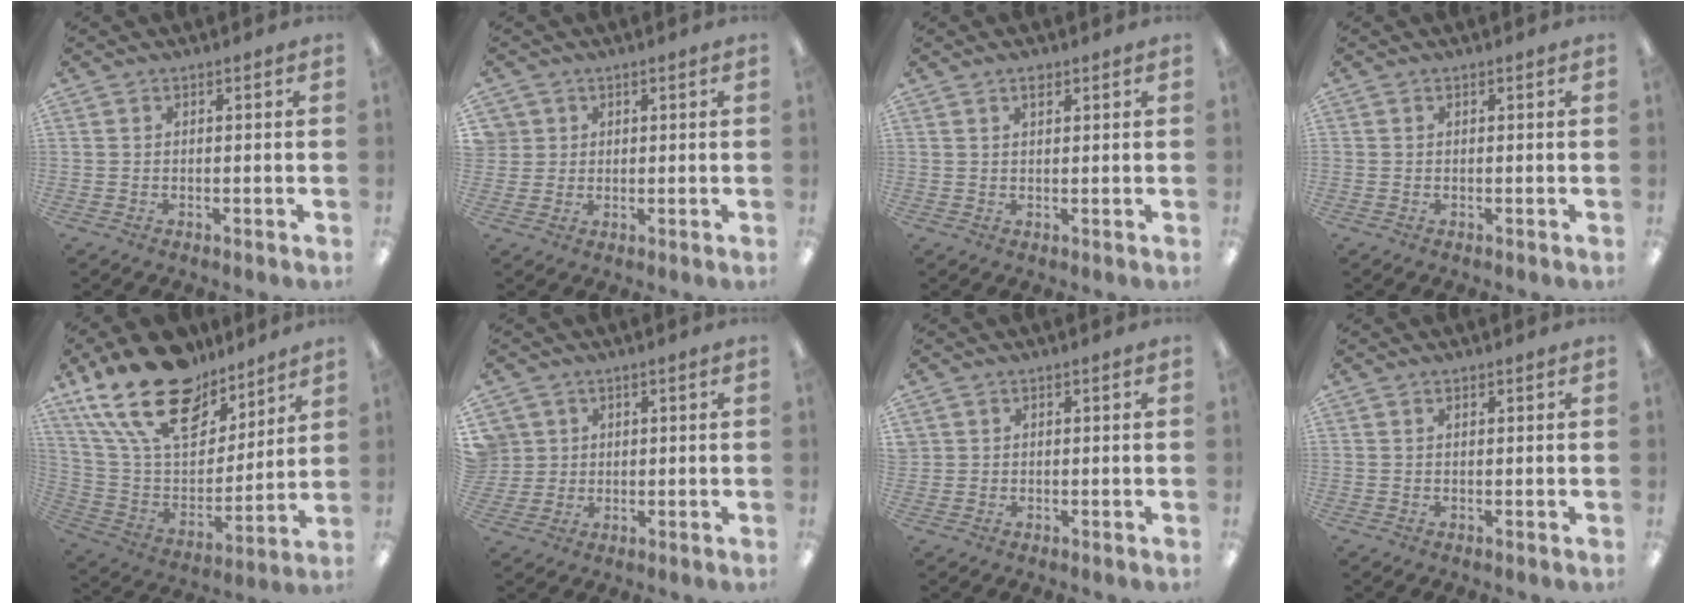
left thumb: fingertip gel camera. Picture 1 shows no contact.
{"total": 3.3, "force": [1.2, 3.0, -0.4], "torque": [0.002, 0.001, 0.020]}
{"total": 2.0, "force": [1.5, 0.7, 1.2], "torque": [-0.019, -0.001, 0.024]}
{"total": 0.0}
{"total": 23.1, "force": [16.5, 11.4, 11.5], "torque": [-0.234, -0.102, 0.302]}
{"total": 4.3, "force": [1.5, 4.0, -0.3], "torque": [-0.004, 0.003, 0.030]}
{"total": 1.1, "force": [0.5, 1.0, -0.2], "torque": [0.002, 0.000, 0.011]}
{"total": 0.7, "force": [0.6, 0.2, 0.3], "torque": [-0.007, 0.002, 0.011]}